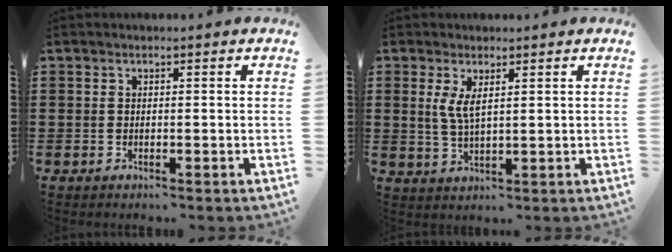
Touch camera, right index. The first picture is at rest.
{"total": 3.5, "force": [1.4, 1.1, 3.0], "torque": [-0.063, 0.004, 0.023]}